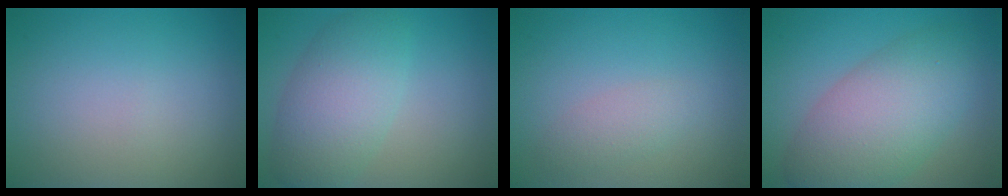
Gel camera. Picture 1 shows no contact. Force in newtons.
{"total": 5.6, "press": 5.6, "slide": 0.2}
{"total": 1.6, "press": 1.6, "slide": 0.1}
{"total": 7.9, "press": 7.9, "slide": 0.3}